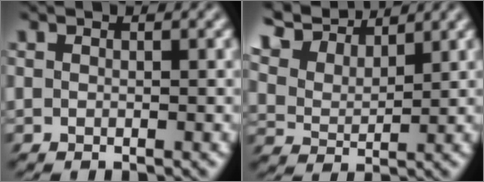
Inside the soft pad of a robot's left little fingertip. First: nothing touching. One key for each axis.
{"total": 5.7, "fx": 4.7, "fy": 1.1, "fz": 2.9, "tx": -0.079, "ty": 0.022, "tz": 0.063}